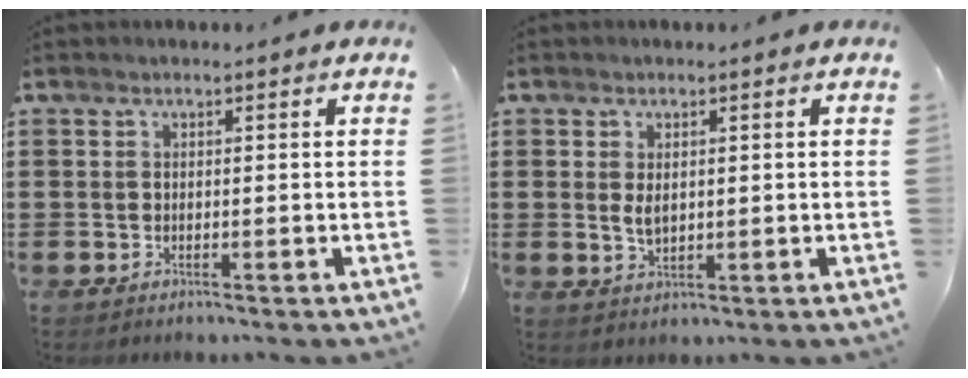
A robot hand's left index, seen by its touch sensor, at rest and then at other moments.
{"total": 2.6, "force": [0.5, 1.5, 2.0], "torque": [-0.051, 0.002, 0.005]}